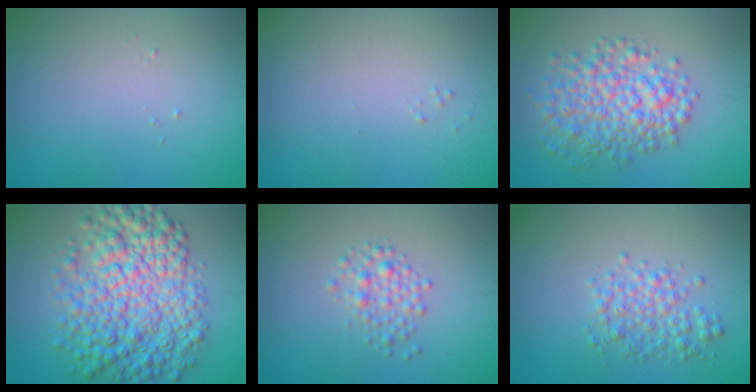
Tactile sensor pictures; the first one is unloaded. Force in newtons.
{"total": 0.0}
{"total": 5.6, "press": 5.6, "slide": 0.1}
{"total": 9.4, "press": 9.4, "slide": 0.0}
{"total": 2.0, "press": 2.0, "slide": 0.0}
{"total": 2.9, "press": 2.9, "slide": 0.0}